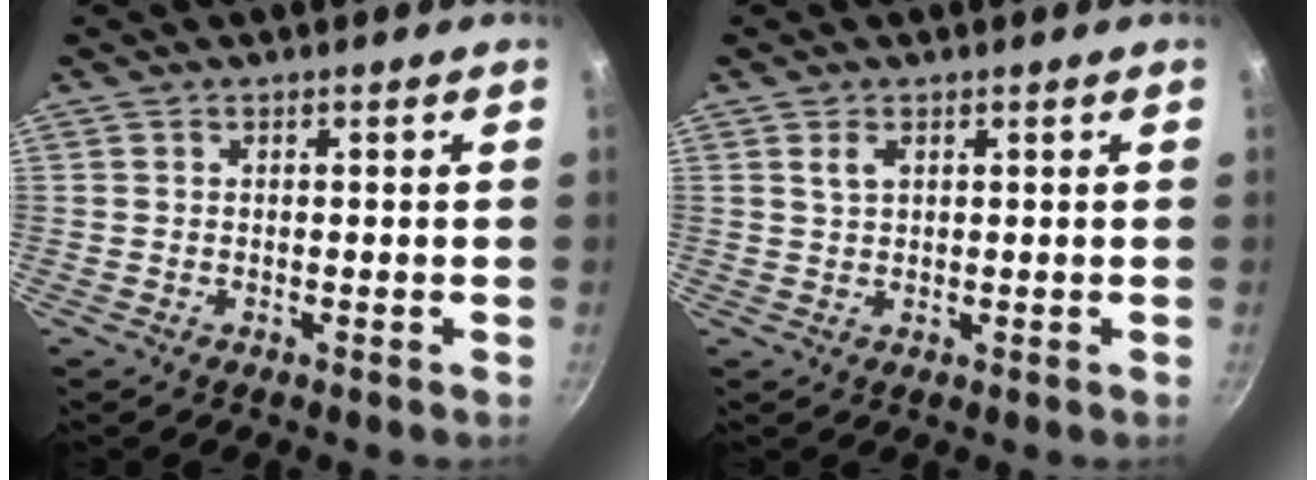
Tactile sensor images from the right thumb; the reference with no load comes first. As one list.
[{"total": 2.1, "force": [1.0, 1.2, 1.4], "torque": [-0.026, -0.005, 0.021]}]